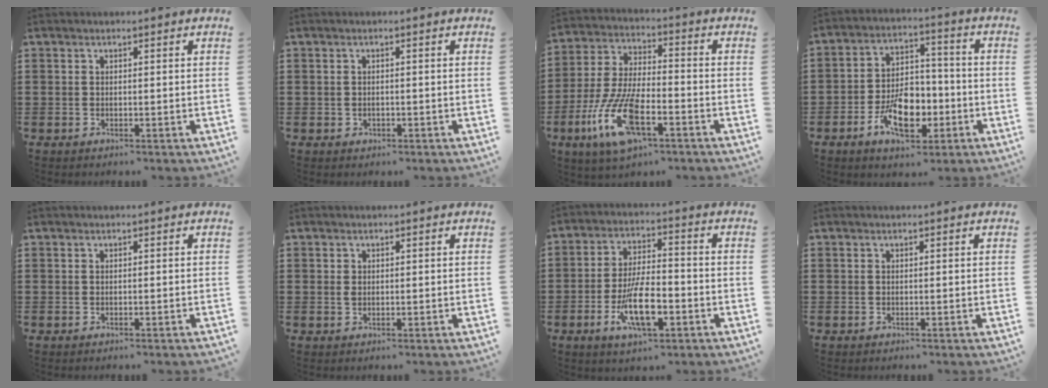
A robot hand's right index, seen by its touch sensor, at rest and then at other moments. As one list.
[{"total": 0.7, "force": [-0.2, 0.6, 0.2], "torque": [-0.009, 0.003, -0.004]}, {"total": 12.1, "force": [-5.8, 4.3, 9.8], "torque": [-0.230, -0.010, -0.112]}, {"total": 9.7, "force": [-3.6, 5.6, 7.0], "torque": [-0.123, 0.003, -0.064]}, {"total": 0.0}, {"total": 1.0, "force": [0.2, 0.7, 0.5], "torque": [-0.013, 0.003, 0.005]}, {"total": 9.9, "force": [-3.4, 3.8, 8.5], "torque": [-0.174, -0.008, -0.060]}, {"total": 0.0}]